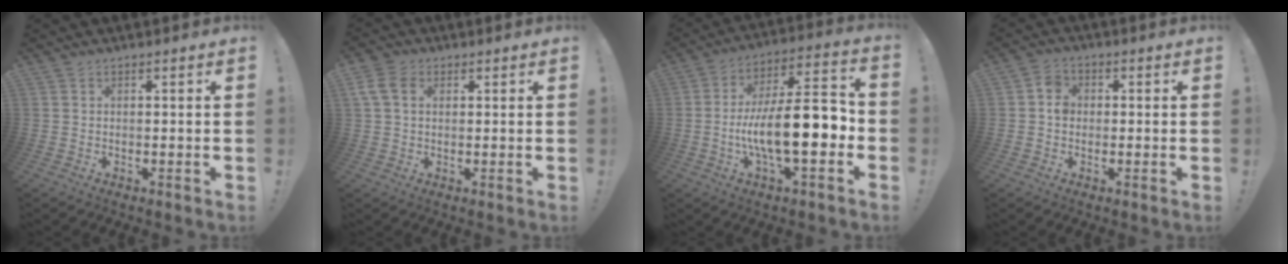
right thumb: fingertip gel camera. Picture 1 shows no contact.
{"total": 7.3, "force": [2.5, 5.2, 4.5], "torque": [-0.098, 0.004, 0.049]}
{"total": 19.1, "force": [-4.6, 5.3, 17.8], "torque": [-0.316, 0.016, -0.076]}
{"total": 4.6, "force": [-0.3, 3.9, 2.4], "torque": [-0.031, 0.012, -0.007]}